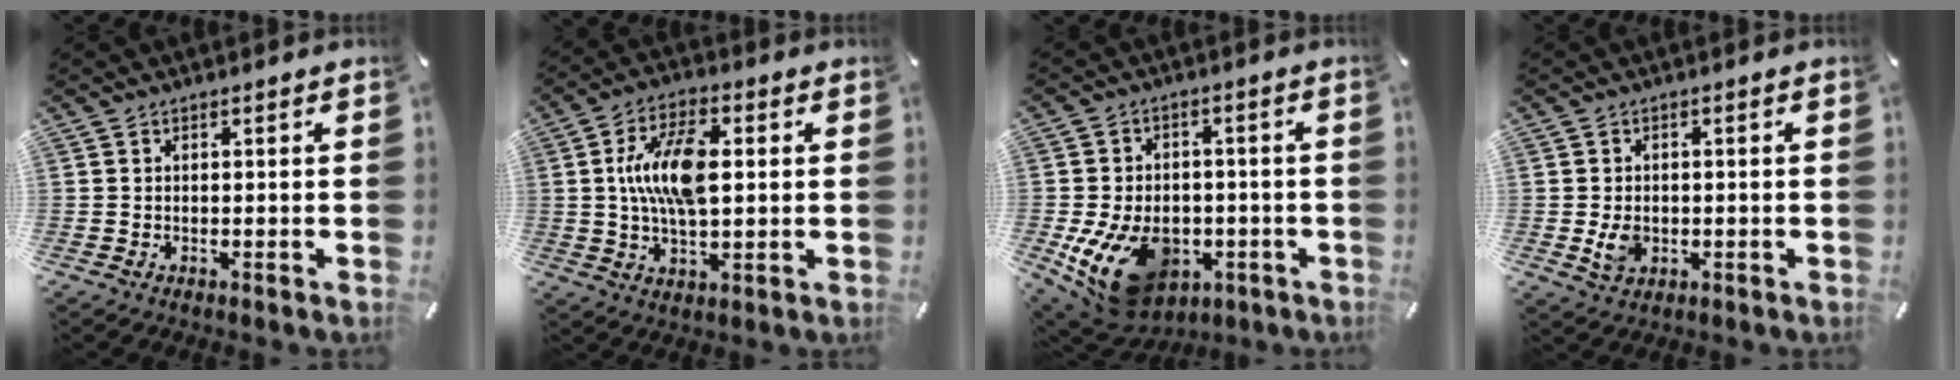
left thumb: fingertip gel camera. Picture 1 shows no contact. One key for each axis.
{"total": 13.5, "fx": 1.7, "fy": 6.8, "fz": 11.5, "tx": -0.229, "ty": 0.000, "tz": 0.024}
{"total": 16.3, "fx": -5.8, "fy": 11.3, "fz": 10.2, "tx": -0.198, "ty": 0.027, "tz": -0.089}
{"total": 4.1, "fx": -0.6, "fy": 3.2, "fz": 2.4, "tx": -0.048, "ty": -0.002, "tz": -0.013}